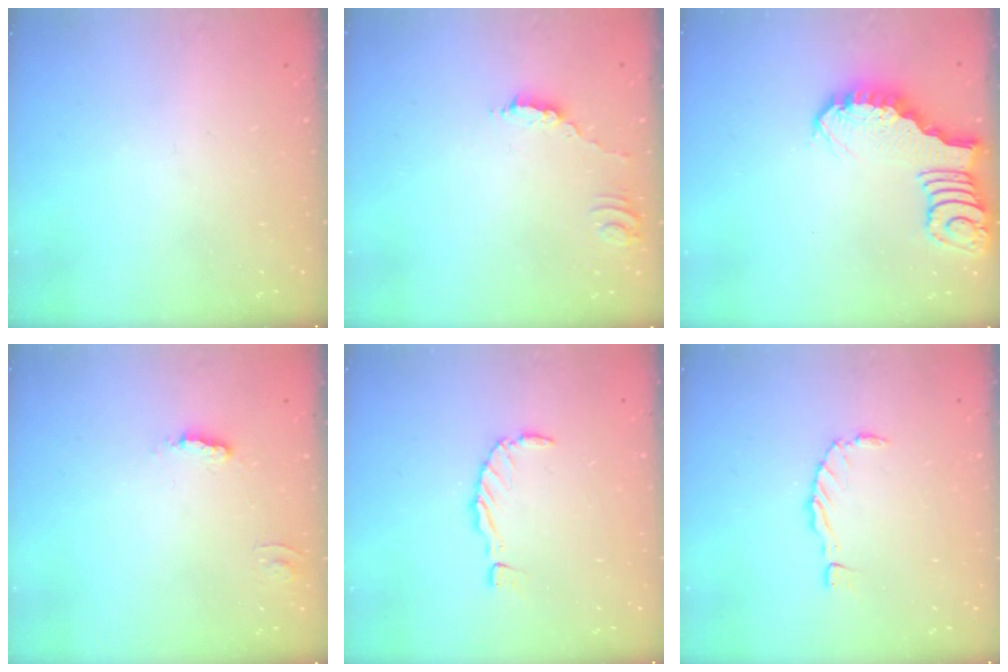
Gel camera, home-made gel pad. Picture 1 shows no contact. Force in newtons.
{"total": 1.8, "press": 1.8, "slide": 0.1}
{"total": 3.0, "press": 2.9, "slide": 0.4}
{"total": 4.1, "press": 4.1, "slide": 0.3}
{"total": 0.0}
{"total": 0.0}